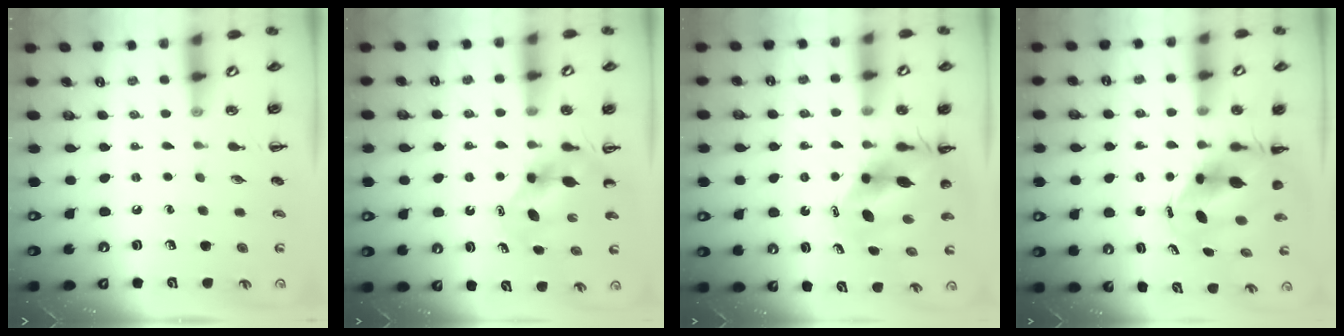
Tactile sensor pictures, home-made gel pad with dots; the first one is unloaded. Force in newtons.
{"total": 5.5, "press": 5.4, "slide": 0.7}
{"total": 8.8, "press": 8.5, "slide": 2.4}
{"total": 6.7, "press": 6.5, "slide": 1.7}